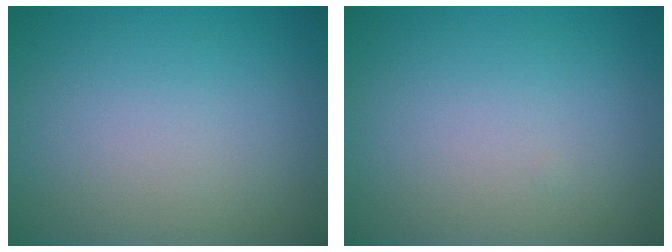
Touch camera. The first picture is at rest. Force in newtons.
{"total": 0.0}